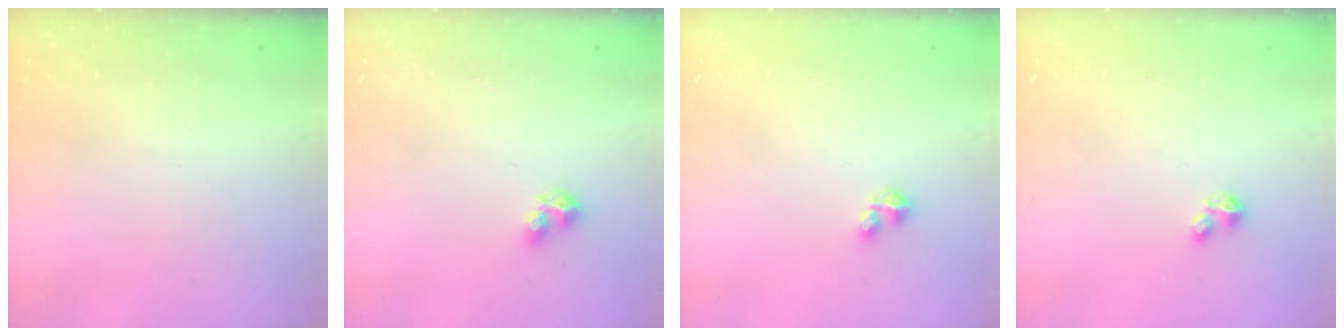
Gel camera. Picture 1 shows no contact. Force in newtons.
{"total": 4.7, "press": 4.6, "slide": 0.9}
{"total": 2.9, "press": 2.9, "slide": 0.5}
{"total": 2.7, "press": 2.7, "slide": 0.4}